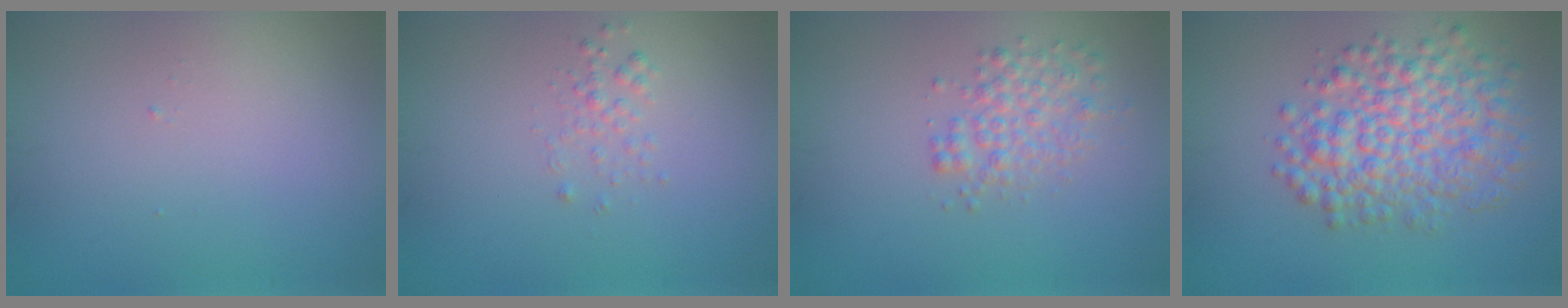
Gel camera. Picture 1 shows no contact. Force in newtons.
{"total": 1.1, "press": 1.1, "slide": 0.1}
{"total": 2.6, "press": 2.6, "slide": 0.1}
{"total": 6.8, "press": 6.8, "slide": 0.1}